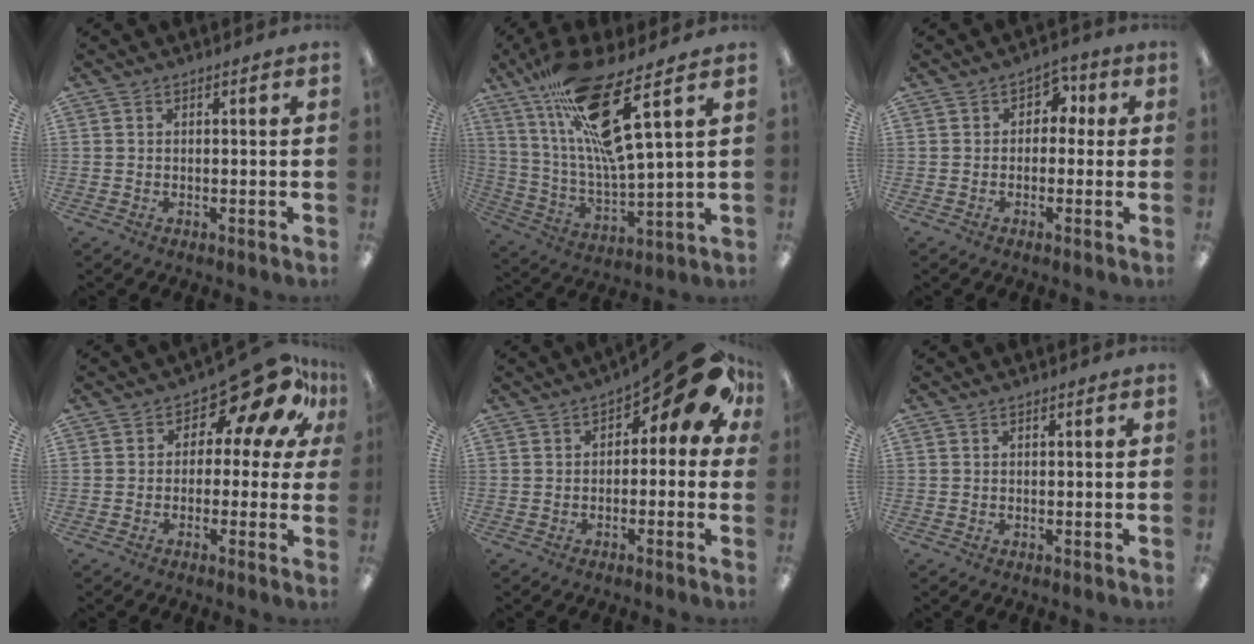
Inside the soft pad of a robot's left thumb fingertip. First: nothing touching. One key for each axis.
{"total": 21.2, "fx": 12.2, "fy": 4.3, "fz": 16.8, "tx": -0.325, "ty": -0.052, "tz": 0.195}
{"total": 4.2, "fx": 0.4, "fy": 3.4, "fz": 2.5, "tx": -0.028, "ty": 0.005, "tz": 0.000}
{"total": 13.2, "fx": 8.4, "fy": 5.6, "fz": 8.5, "tx": -0.126, "ty": -0.063, "tz": 0.138}
{"total": 12.3, "fx": 5.1, "fy": 5.1, "fz": 10.0, "tx": -0.139, "ty": -0.023, "tz": 0.088}
{"total": 0.0}